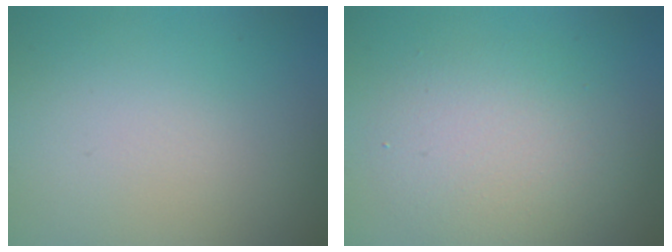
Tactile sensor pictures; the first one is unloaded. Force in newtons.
{"total": 4.4, "press": 4.4, "slide": 0.2}